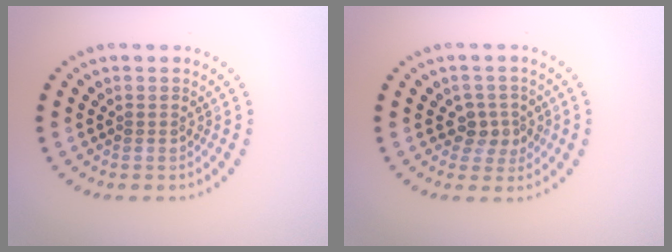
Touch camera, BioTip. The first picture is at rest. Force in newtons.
{"total": 2.4, "press": 2.1, "slide": 1.0}